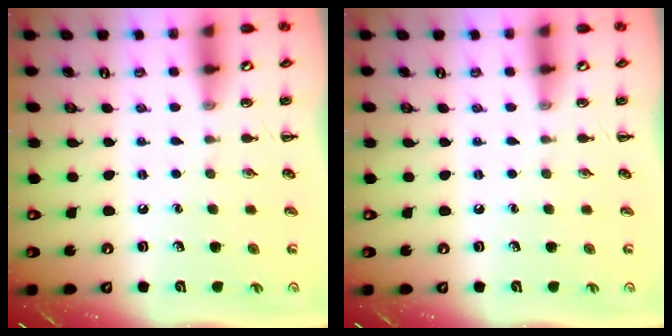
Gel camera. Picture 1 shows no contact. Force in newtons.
{"total": 0.0}